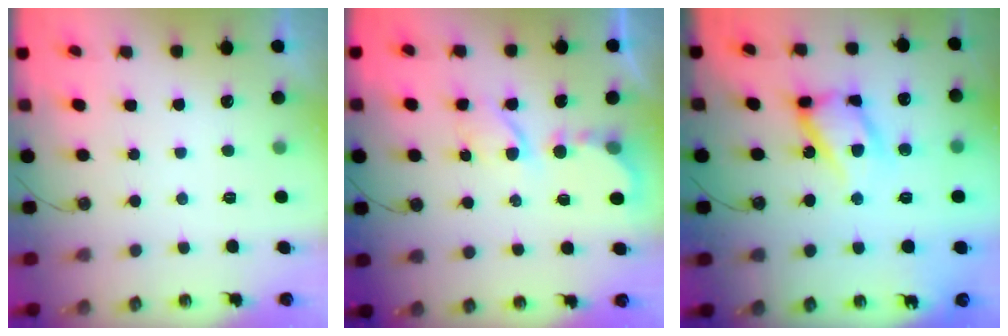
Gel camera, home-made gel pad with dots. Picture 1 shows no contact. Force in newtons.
{"total": 5.7, "press": 5.7, "slide": 0.5}
{"total": 16.1, "press": 16.0, "slide": 1.4}